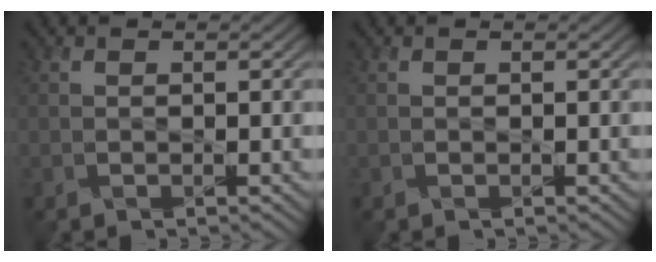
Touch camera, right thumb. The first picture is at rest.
{"total": 0.0}